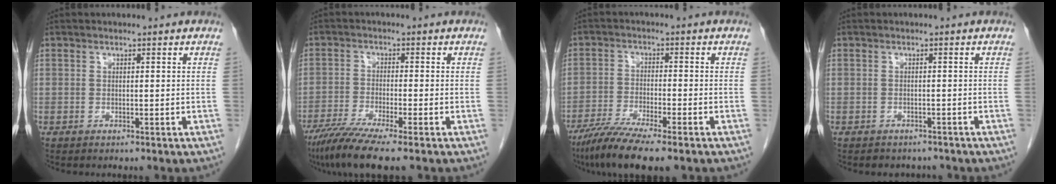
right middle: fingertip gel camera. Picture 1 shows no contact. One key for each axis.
{"total": 7.9, "fx": -5.9, "fy": -0.3, "fz": 5.3, "tx": -0.090, "ty": -0.023, "tz": -0.101}
{"total": 9.0, "fx": -6.7, "fy": 0.4, "fz": 6.0, "tx": -0.104, "ty": -0.022, "tz": -0.114}
{"total": 3.2, "fx": -2.8, "fy": 1.5, "fz": 0.3, "tx": -0.009, "ty": 0.001, "tz": -0.036}